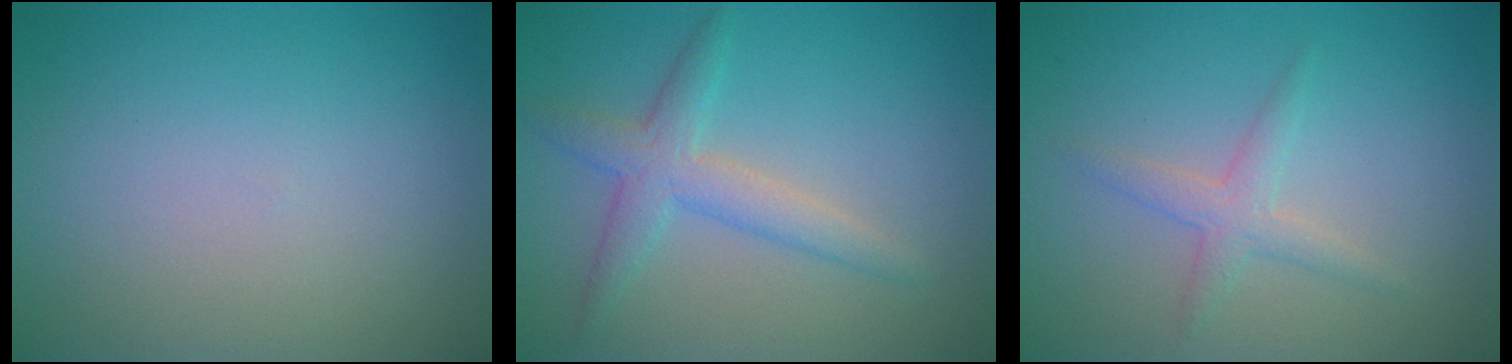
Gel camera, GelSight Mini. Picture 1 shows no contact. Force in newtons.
{"total": 3.3, "press": 3.3, "slide": 0.1}
{"total": 1.9, "press": 1.9, "slide": 0.0}